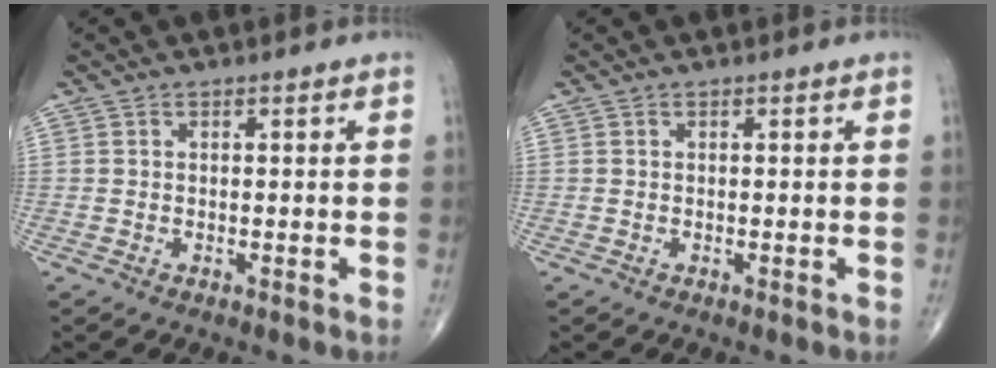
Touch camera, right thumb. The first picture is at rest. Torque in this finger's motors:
{"motor_torque": [0.00, 0.00, 0.00, 0.00, 0.00]}